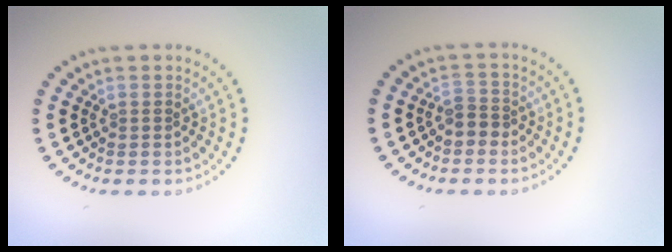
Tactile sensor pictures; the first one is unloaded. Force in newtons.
{"total": 1.6, "press": 1.4, "slide": 0.7}